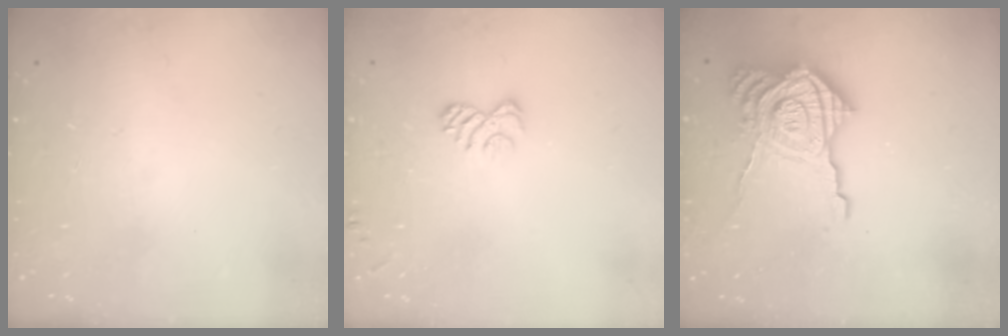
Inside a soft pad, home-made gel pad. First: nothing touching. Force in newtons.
{"total": 6.1, "press": 5.9, "slide": 1.4}
{"total": 20.6, "press": 20.5, "slide": 1.6}